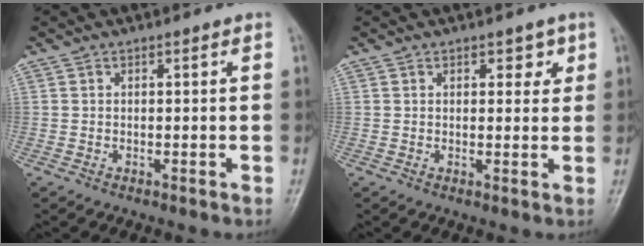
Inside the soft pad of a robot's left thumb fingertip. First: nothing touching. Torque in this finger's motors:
{"motor_torque": [-0.03, 0.05, -0.05, 0.24, -0.02]}